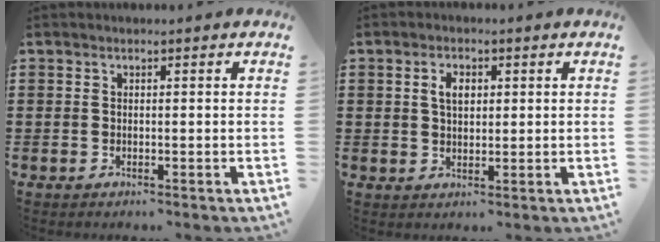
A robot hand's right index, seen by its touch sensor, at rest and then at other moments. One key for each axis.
{"total": 2.9, "fx": 0.7, "fy": 1.8, "fz": 2.2, "tx": -0.049, "ty": 0.012, "tz": 0.011}